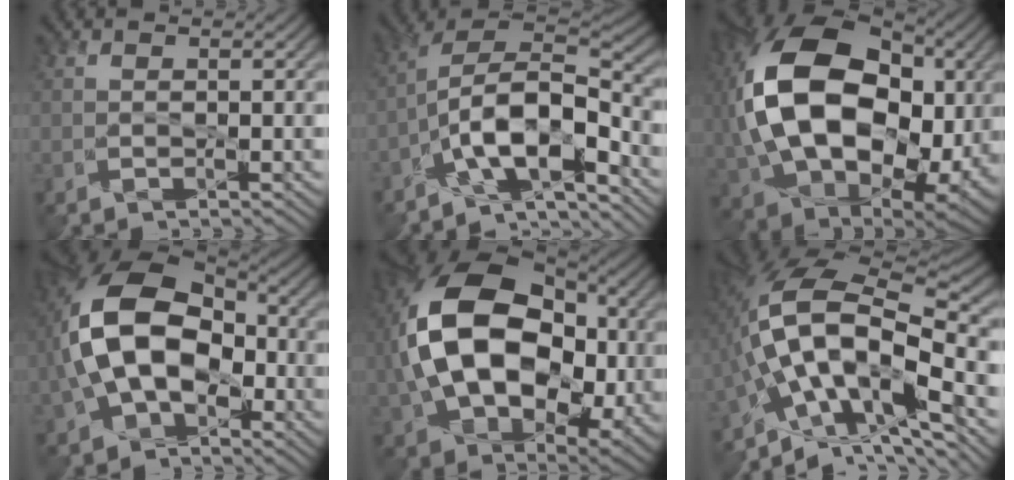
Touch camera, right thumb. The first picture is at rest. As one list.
[{"total": 11.8, "force": [-6.8, 3.9, 8.8], "torque": [-0.157, -0.002, -0.132]}, {"total": 20.7, "force": [2.4, 14.1, 14.9], "torque": [-0.343, -0.014, 0.057]}, {"total": 14.3, "force": [-1.0, 9.2, 10.9], "torque": [-0.217, 0.014, -0.025]}, {"total": 18.5, "force": [1.5, 12.3, 13.7], "torque": [-0.284, -0.010, 0.039]}, {"total": 15.4, "force": [-4.0, 6.9, 13.2], "torque": [-0.245, 0.025, -0.083]}]